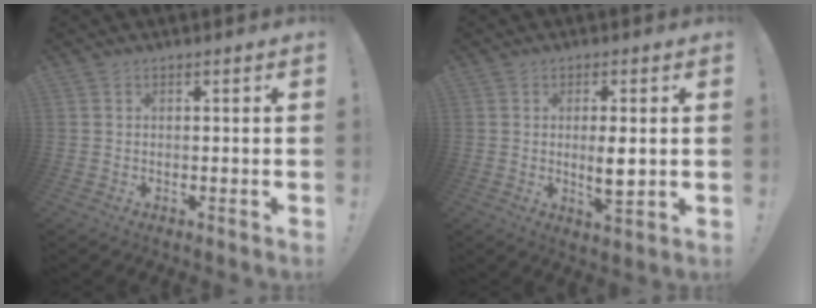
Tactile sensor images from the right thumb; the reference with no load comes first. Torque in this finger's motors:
{"motor_torque": [-0.15, 0.47, -0.21, 0.24, 0.22]}